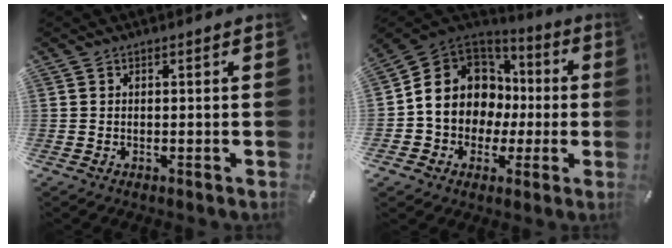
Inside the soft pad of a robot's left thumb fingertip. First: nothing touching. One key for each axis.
{"total": 14.2, "fx": -0.5, "fy": 12.9, "fz": 5.8, "tx": -0.115, "ty": 0.002, "tz": 0.000}